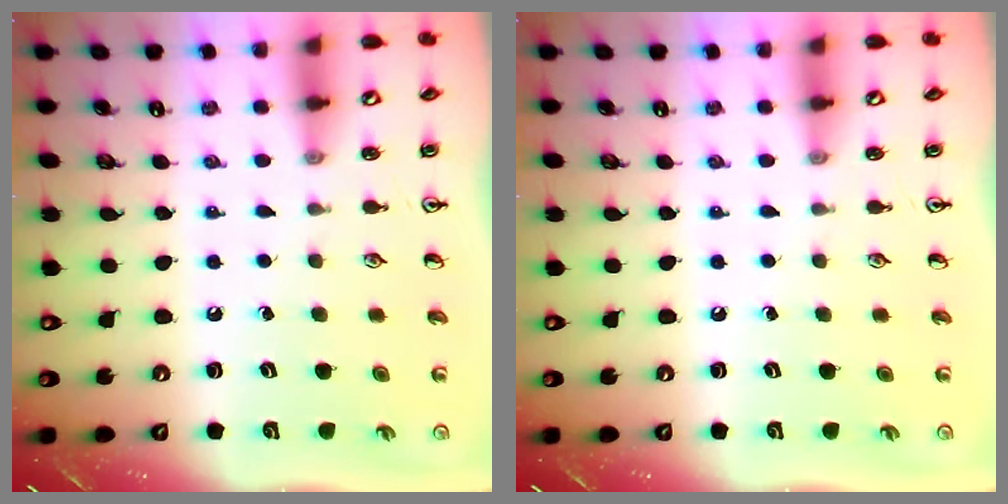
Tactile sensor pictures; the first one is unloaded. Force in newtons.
{"total": 0.0}